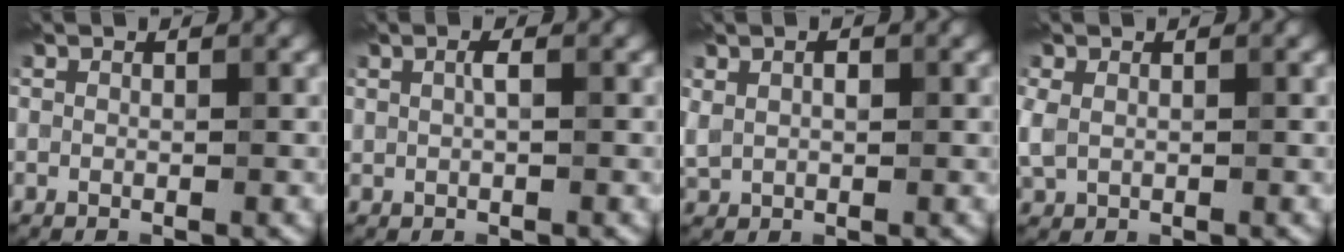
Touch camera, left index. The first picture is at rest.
{"total": 0.8, "force": [0.2, 0.2, 0.8], "torque": [-0.016, 0.004, 0.005]}
{"total": 1.7, "force": [0.5, 1.2, 1.1], "torque": [-0.023, 0.001, 0.012]}
{"total": 1.9, "force": [0.2, 1.4, 1.3], "torque": [-0.037, 0.000, 0.007]}